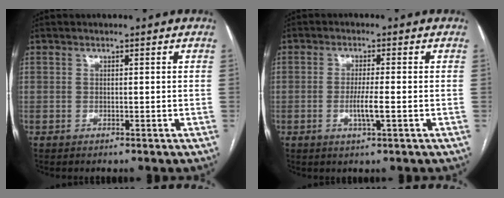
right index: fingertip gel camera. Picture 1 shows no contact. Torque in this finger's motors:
{"motor_torque": [0.40, -0.24, 0.29, 0.07]}